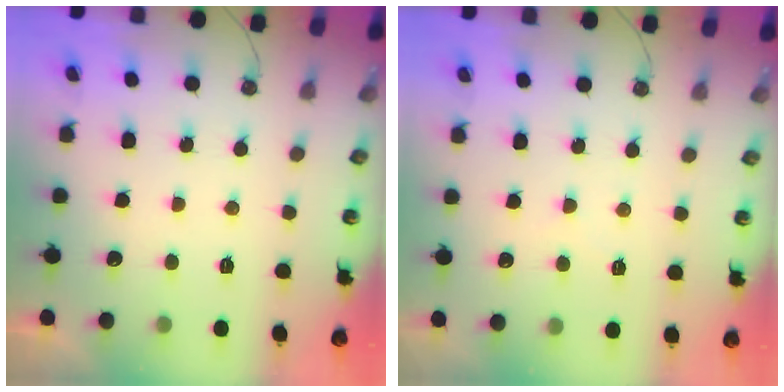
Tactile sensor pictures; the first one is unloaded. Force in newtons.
{"total": 2.1, "press": 2.0, "slide": 0.4}